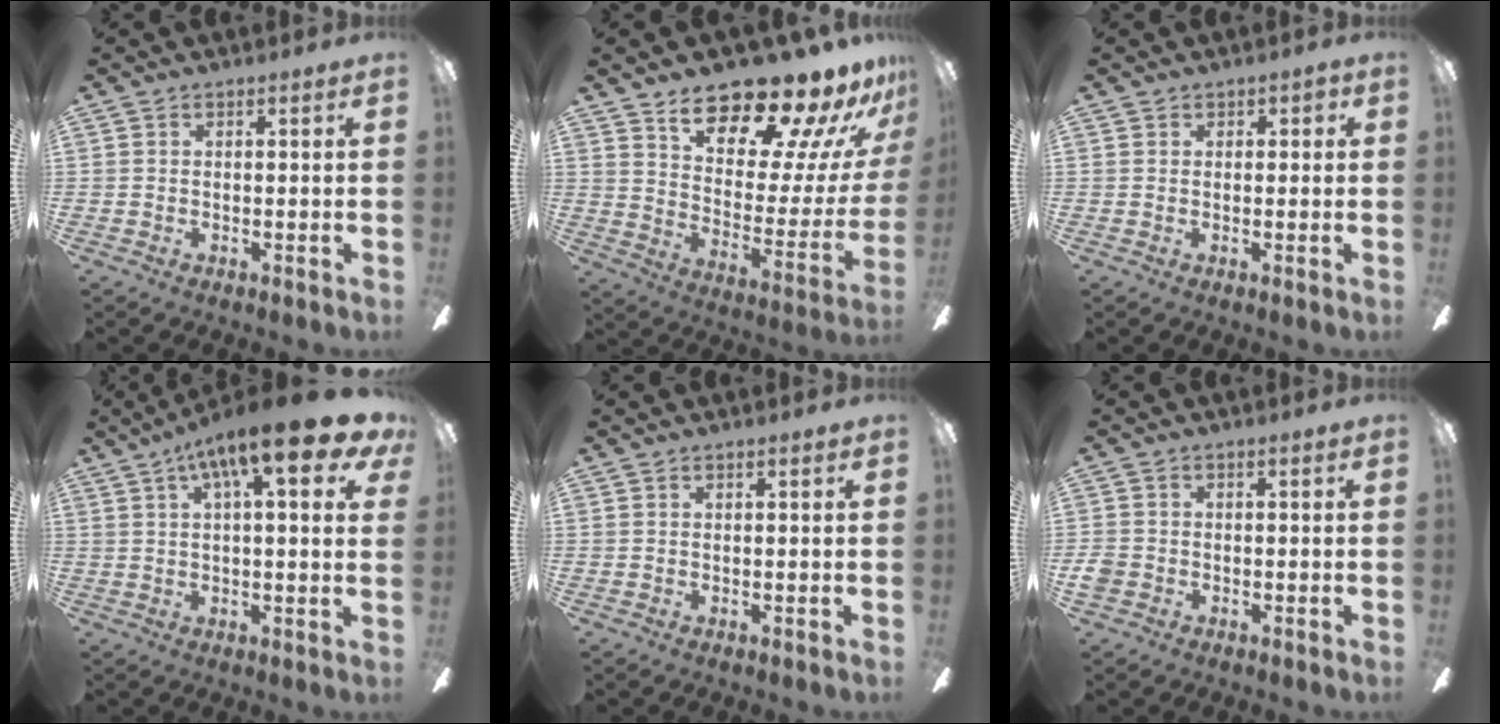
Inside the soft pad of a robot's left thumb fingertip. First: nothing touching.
{"total": 20.8, "force": [16.9, 5.3, 10.8], "torque": [-0.162, -0.128, 0.276]}
{"total": 1.4, "force": [0.6, 1.1, 0.6], "torque": [-0.003, 0.001, 0.009]}
{"total": 16.7, "force": [8.6, 4.5, 13.6], "torque": [-0.211, -0.032, 0.129]}
{"total": 0.9, "force": [0.4, 0.1, 0.8], "torque": [-0.017, 0.002, 0.007]}
{"total": 2.5, "force": [-1.1, 1.9, 1.2], "torque": [-0.025, 0.003, -0.021]}